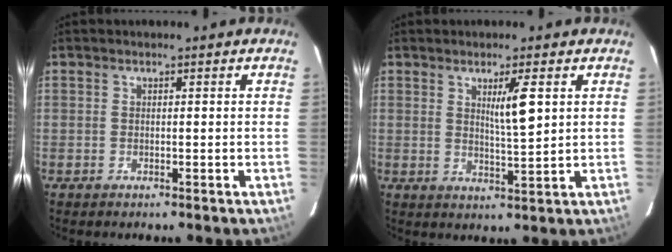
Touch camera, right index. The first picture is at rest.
{"total": 4.8, "force": [1.7, 0.1, 4.5], "torque": [-0.075, -0.008, 0.031]}